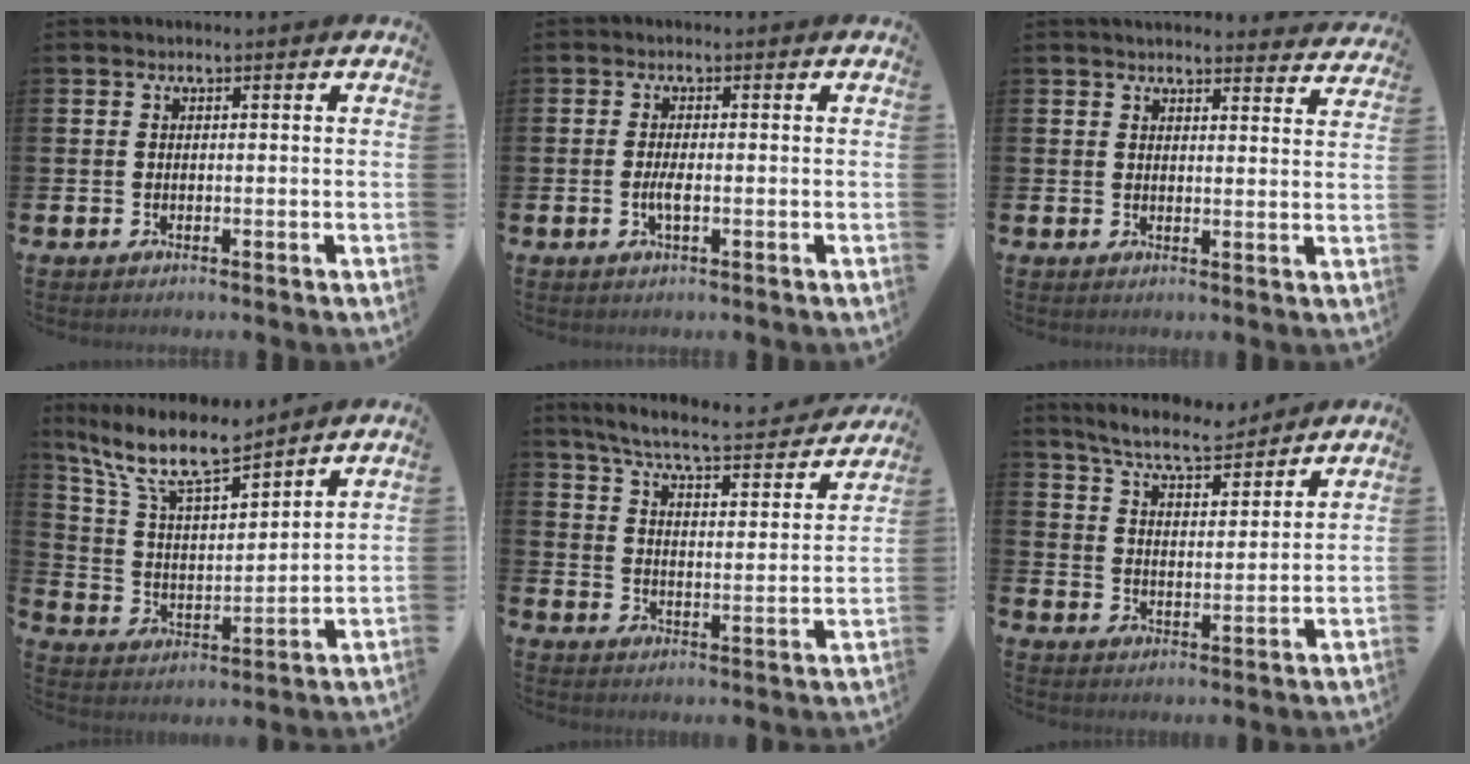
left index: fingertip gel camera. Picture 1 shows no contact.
{"total": 2.0, "force": [-0.5, 0.5, 1.8], "torque": [-0.041, 0.003, -0.009]}
{"total": 3.2, "force": [3.2, 0.3, 0.3], "torque": [-0.005, -0.019, 0.057]}
{"total": 11.2, "force": [9.5, 2.3, 5.5], "torque": [-0.147, -0.044, 0.170]}
{"total": 6.6, "force": [5.9, 0.6, 3.0], "torque": [-0.090, -0.039, 0.096]}
{"total": 7.4, "force": [6.9, 0.9, 2.5], "torque": [-0.077, -0.031, 0.124]}